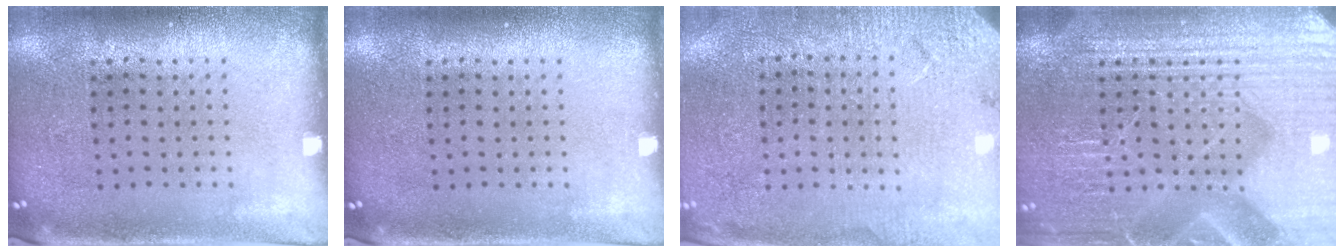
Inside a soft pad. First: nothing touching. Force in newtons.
{"total": 0.0}
{"total": 2.7, "press": 2.7, "slide": 0.1}
{"total": 7.5, "press": 7.5, "slide": 1.0}